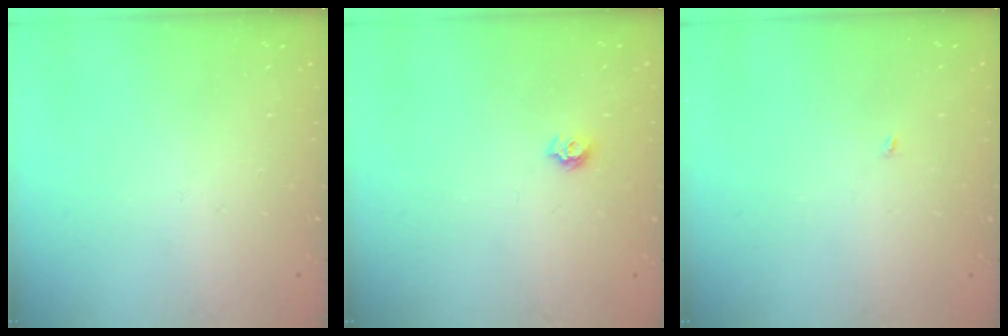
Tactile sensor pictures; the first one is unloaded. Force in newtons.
{"total": 5.7, "press": 5.7, "slide": 0.6}
{"total": 1.9, "press": 1.9, "slide": 0.2}